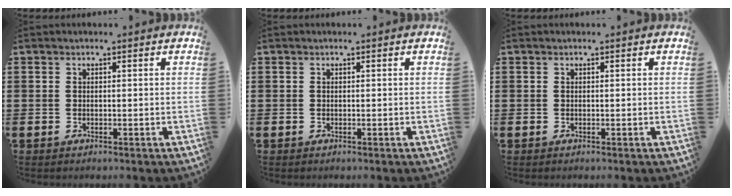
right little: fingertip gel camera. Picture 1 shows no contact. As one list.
[{"total": 0.0}, {"total": 0.0}]